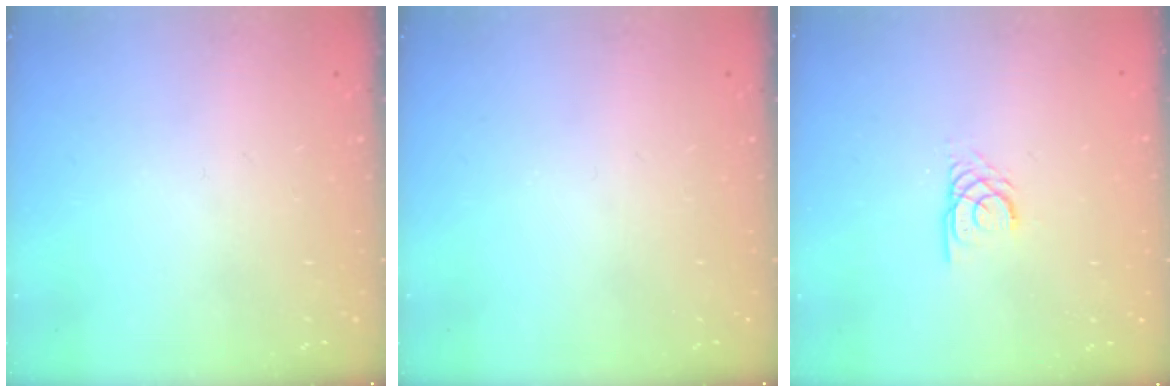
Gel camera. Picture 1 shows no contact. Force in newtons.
{"total": 0.0}
{"total": 2.4, "press": 2.4, "slide": 0.2}